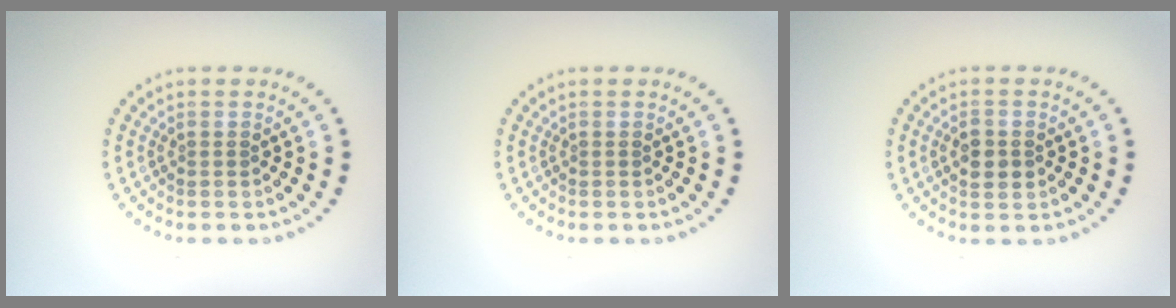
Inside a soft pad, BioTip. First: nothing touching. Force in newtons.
{"total": 0.0}
{"total": 2.5, "press": 2.5, "slide": 0.2}